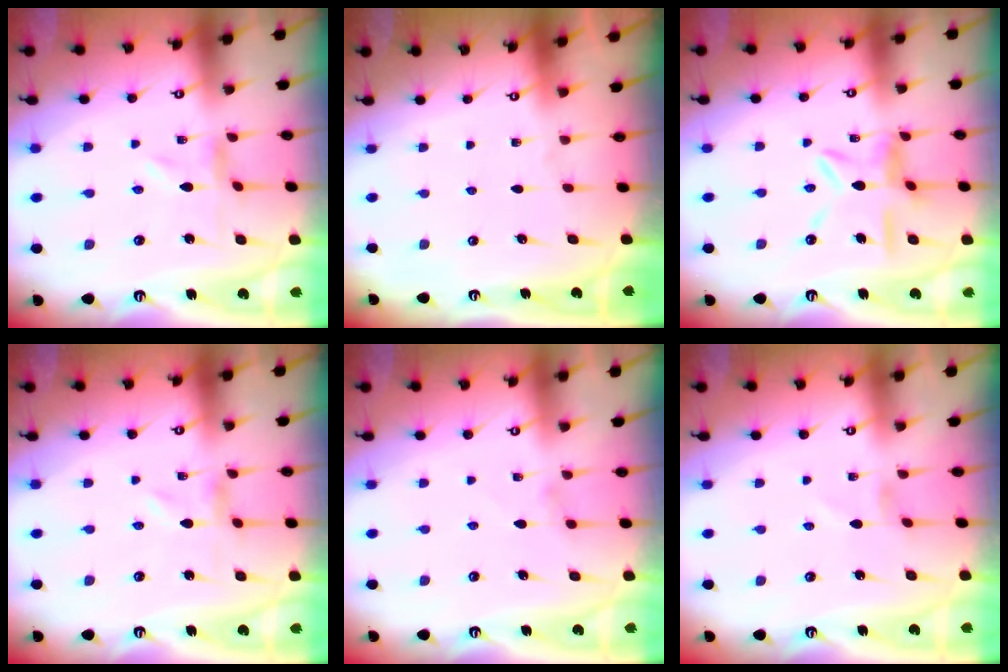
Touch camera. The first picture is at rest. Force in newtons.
{"total": 0.0}
{"total": 10.6, "press": 10.5, "slide": 0.9}
{"total": 0.0}
{"total": 0.8, "press": 0.8, "slide": 0.3}
{"total": 0.0}